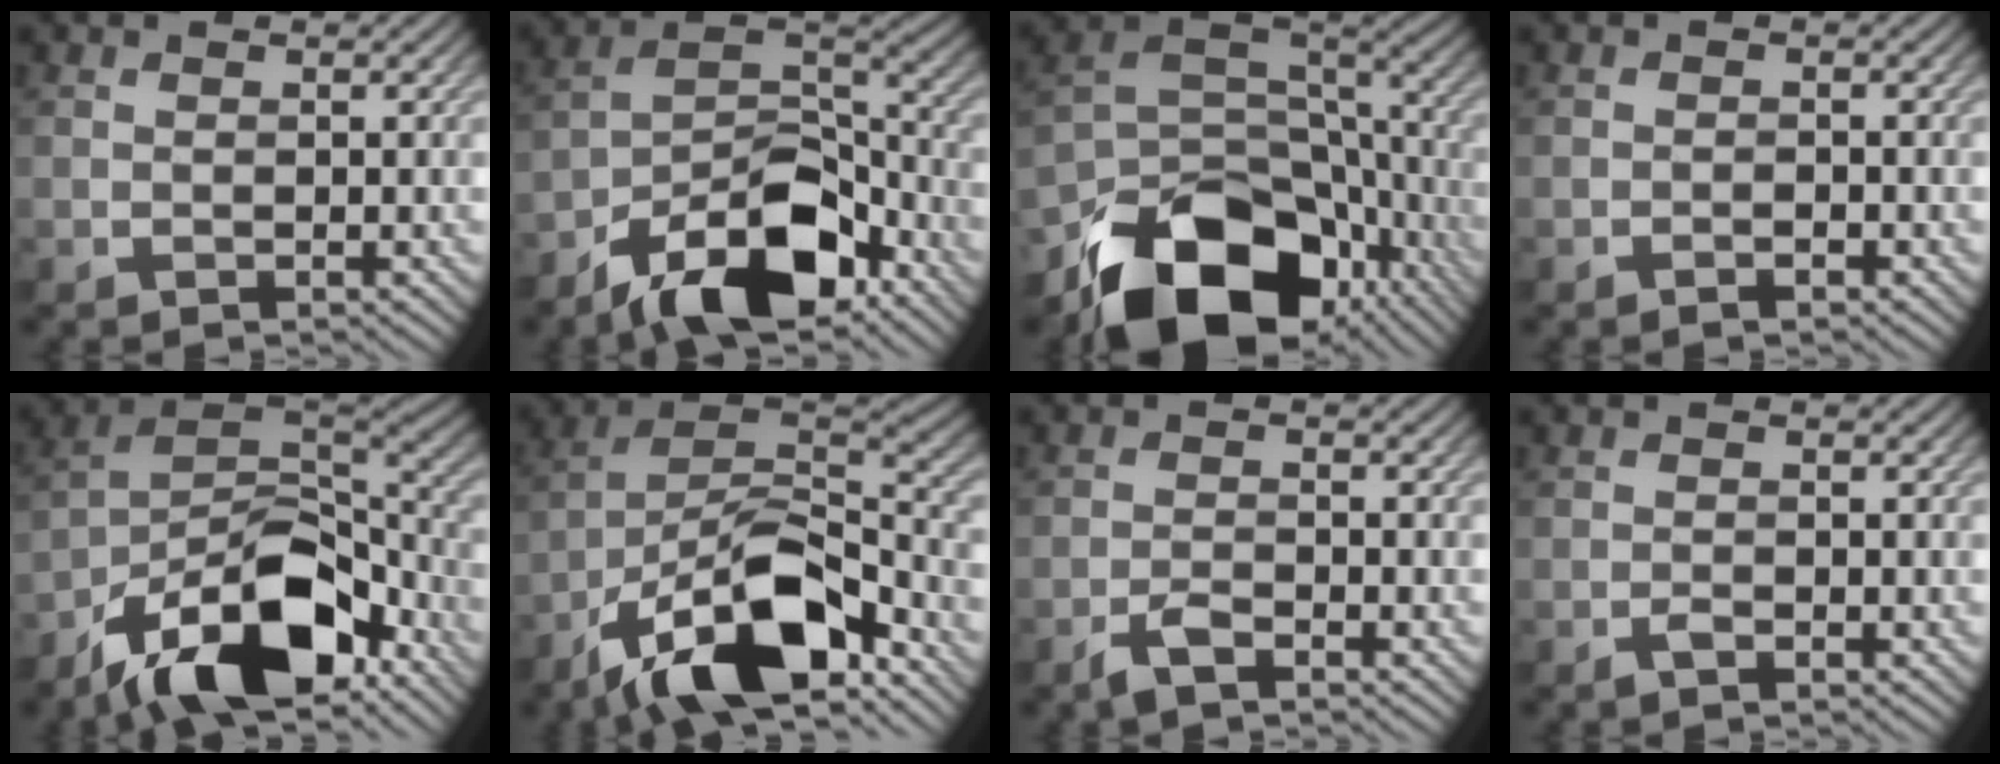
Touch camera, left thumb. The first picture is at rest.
{"total": 13.3, "force": [-9.3, 5.4, 7.8], "torque": [-0.130, 0.000, -0.187]}
{"total": 17.6, "force": [-10.9, 9.9, 9.7], "torque": [-0.203, -0.040, -0.171]}
{"total": 1.0, "force": [-0.8, 0.2, 0.6], "torque": [-0.010, 0.001, -0.014]}
{"total": 15.6, "force": [-10.6, 6.3, 9.5], "torque": [-0.176, -0.010, -0.200]}
{"total": 16.1, "force": [-10.4, 5.8, 10.7], "torque": [-0.199, -0.004, -0.208]}
{"total": 2.5, "force": [-1.8, 0.7, 1.6], "torque": [-0.037, 0.001, -0.042]}
{"total": 0.8, "force": [-0.6, 0.2, 0.5], "torque": [-0.011, 0.002, -0.013]}